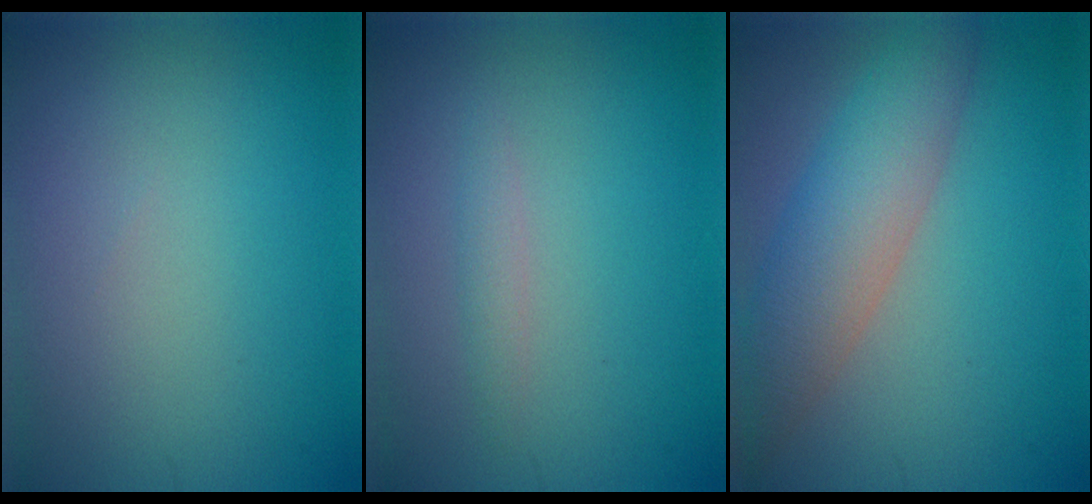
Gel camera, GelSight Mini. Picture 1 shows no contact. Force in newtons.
{"total": 1.1, "press": 1.1, "slide": 0.1}
{"total": 6.2, "press": 6.1, "slide": 0.3}